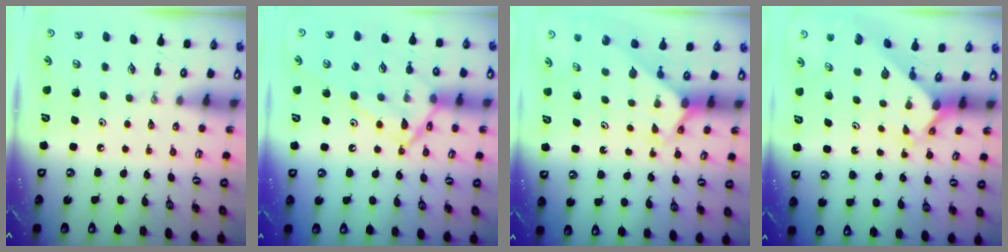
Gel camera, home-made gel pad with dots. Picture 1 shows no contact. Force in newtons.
{"total": 14.7, "press": 14.6, "slide": 1.1}
{"total": 2.0, "press": 2.0, "slide": 0.2}
{"total": 2.6, "press": 2.6, "slide": 0.2}